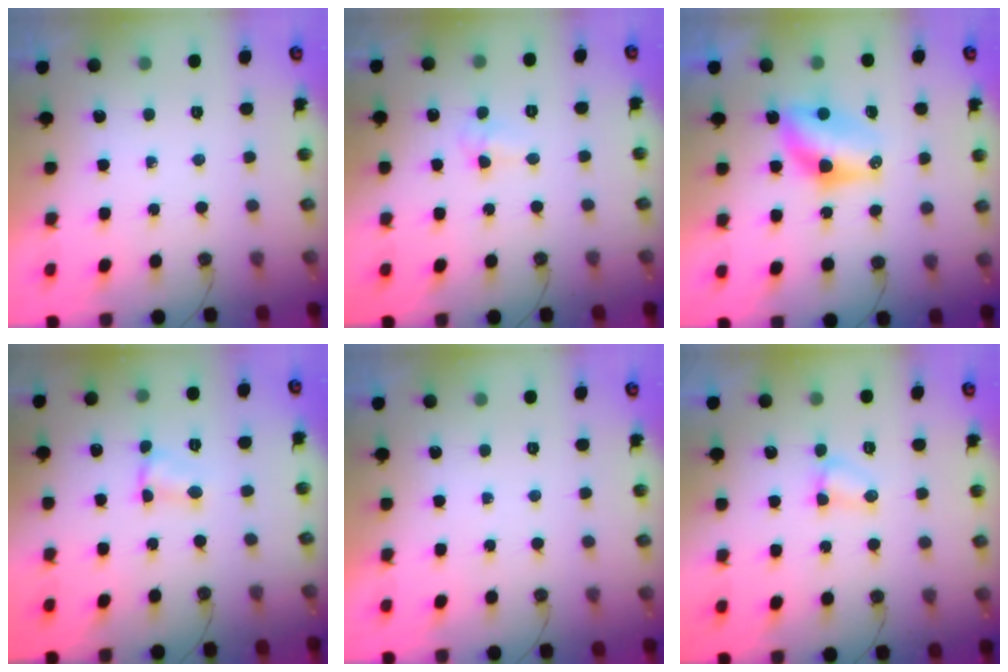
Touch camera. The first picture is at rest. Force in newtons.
{"total": 4.2, "press": 4.1, "slide": 0.7}
{"total": 9.3, "press": 8.2, "slide": 4.3}
{"total": 1.7, "press": 1.6, "slide": 0.2}
{"total": 0.0}
{"total": 3.2, "press": 3.2, "slide": 0.4}